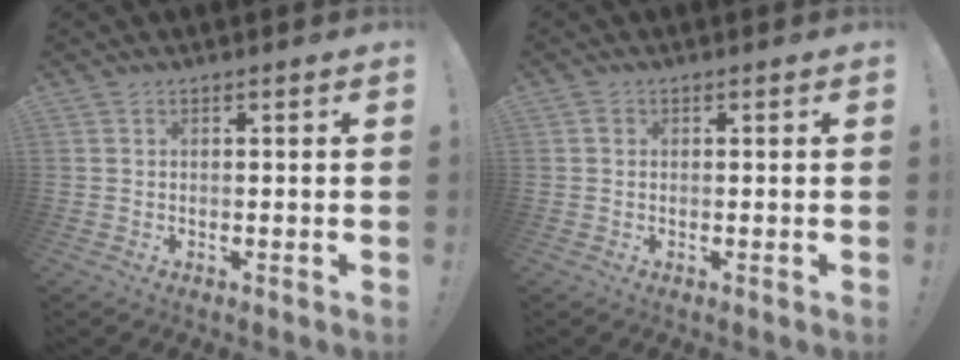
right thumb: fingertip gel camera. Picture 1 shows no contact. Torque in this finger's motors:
{"motor_torque": [0.13, 0.09, 0.04, 0.03, 0.01]}